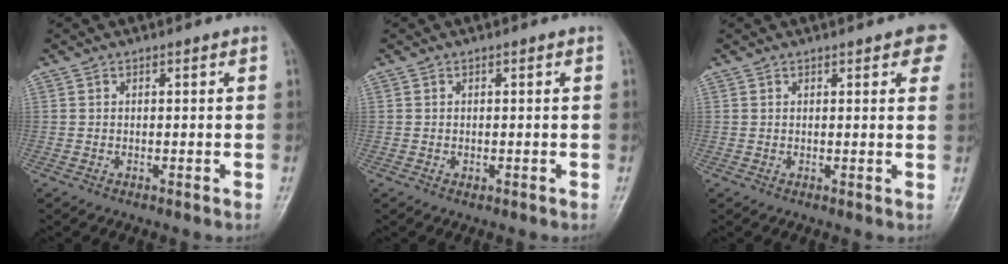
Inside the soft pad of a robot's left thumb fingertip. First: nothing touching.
{"total": 0.7, "force": [-0.2, 0.5, 0.5], "torque": [-0.010, 0.008, -0.002]}
{"total": 6.1, "force": [3.1, 1.8, 4.9], "torque": [-0.037, -0.001, 0.032]}